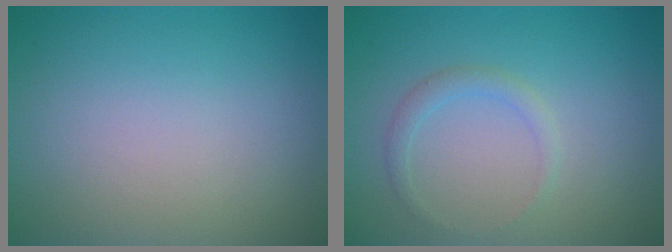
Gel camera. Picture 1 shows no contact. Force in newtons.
{"total": 1.3, "press": 1.3, "slide": 0.1}